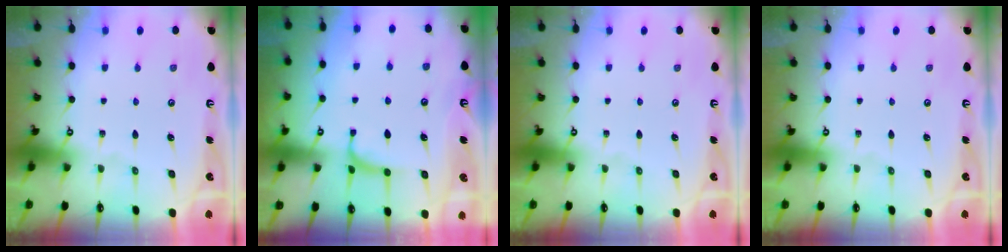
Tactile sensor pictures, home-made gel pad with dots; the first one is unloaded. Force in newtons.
{"total": 0.7, "press": 0.3, "slide": 0.7}
{"total": 0.0}
{"total": 0.0}